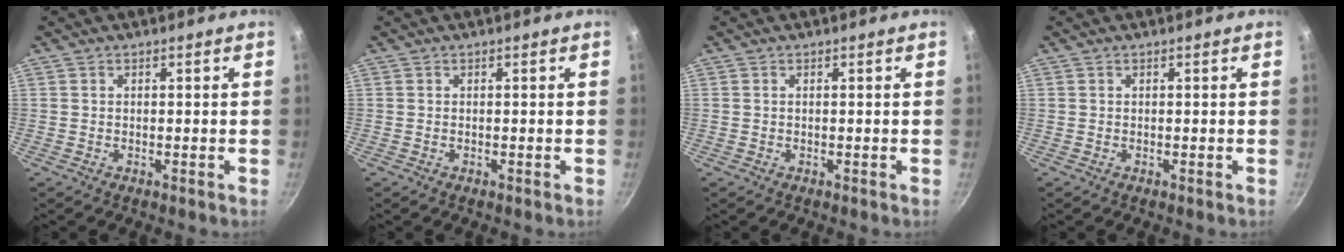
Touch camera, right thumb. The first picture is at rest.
{"total": 0.0}
{"total": 0.0}
{"total": 0.0}